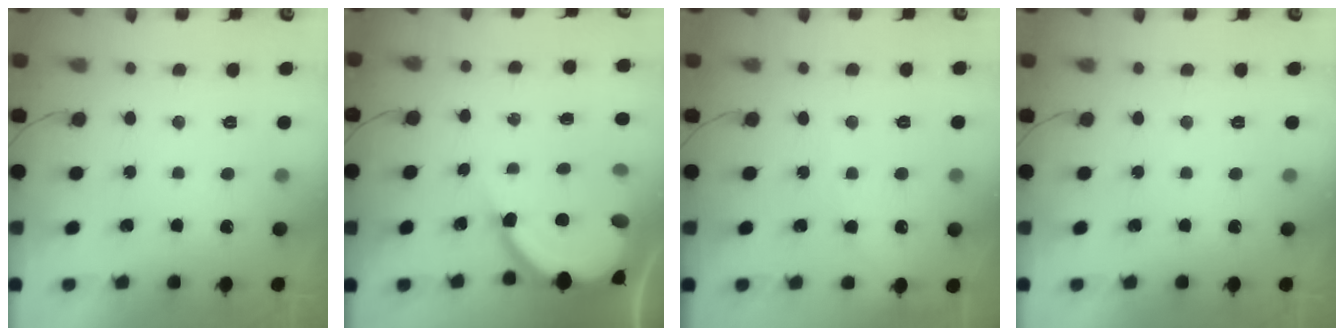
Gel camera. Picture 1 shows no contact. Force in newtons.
{"total": 10.6, "press": 10.5, "slide": 1.2}
{"total": 3.7, "press": 3.6, "slide": 0.8}
{"total": 0.0}